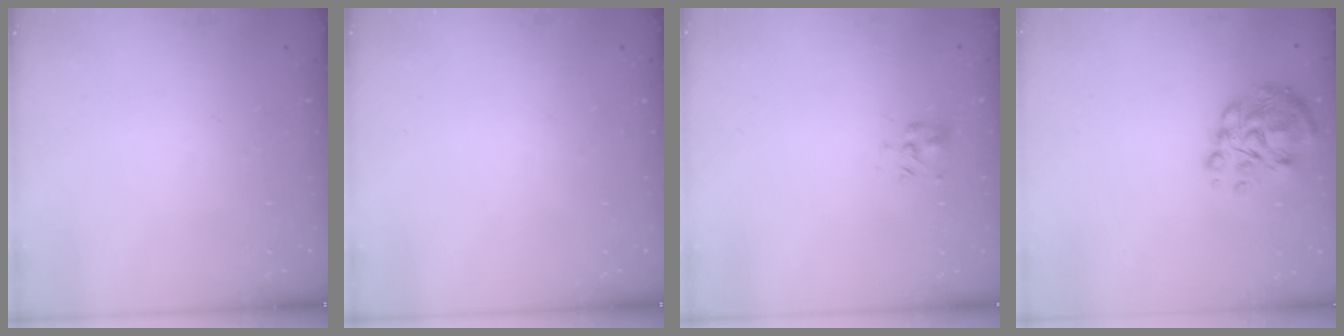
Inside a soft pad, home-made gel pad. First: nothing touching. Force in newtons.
{"total": 0.0}
{"total": 3.8, "press": 3.5, "slide": 1.5}
{"total": 10.4, "press": 10.3, "slide": 1.5}